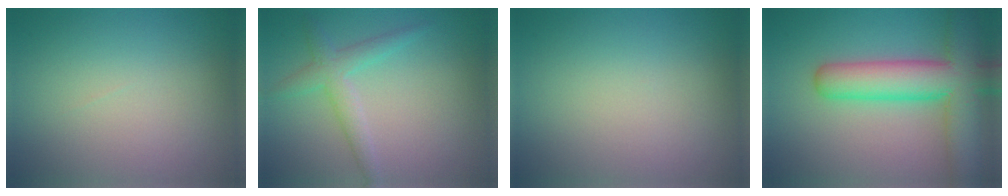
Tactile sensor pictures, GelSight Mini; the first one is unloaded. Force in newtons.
{"total": 2.7, "press": 2.7, "slide": 0.1}
{"total": 0.0}
{"total": 9.0, "press": 9.0, "slide": 0.4}